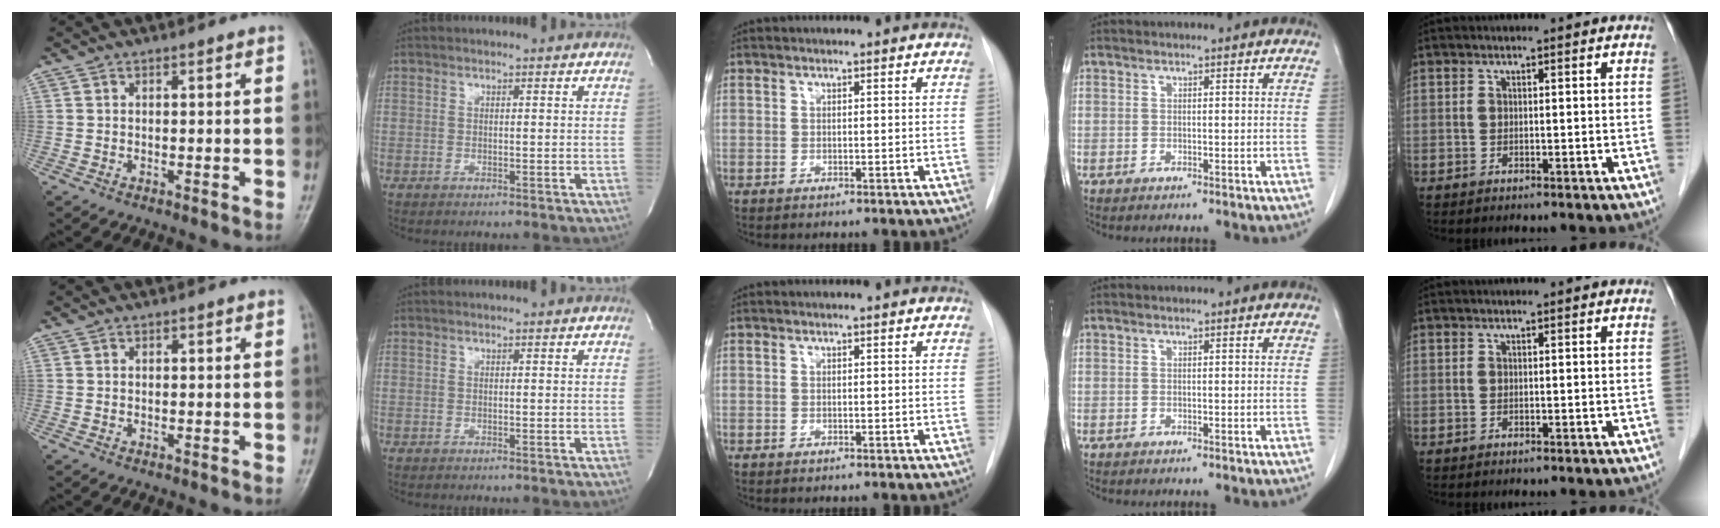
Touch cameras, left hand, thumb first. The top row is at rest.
{}